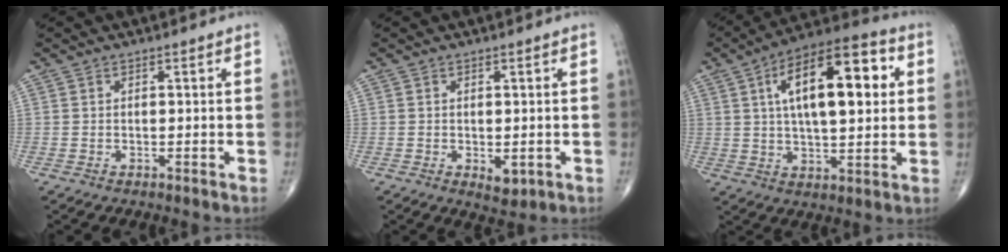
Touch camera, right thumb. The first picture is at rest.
{"total": 2.8, "force": [-0.6, 1.6, 2.2], "torque": [-0.025, -0.007, 0.000]}
{"total": 19.4, "force": [4.6, 8.2, 17.0], "torque": [-0.249, 0.014, 0.065]}